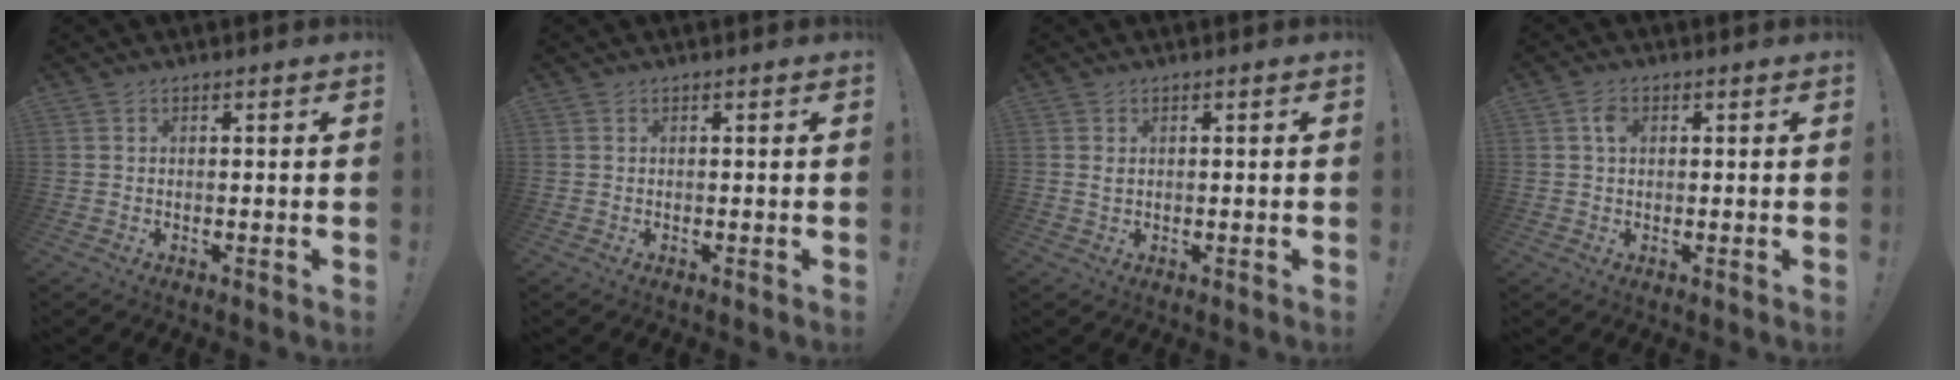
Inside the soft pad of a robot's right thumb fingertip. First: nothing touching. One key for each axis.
{"total": 0.0}
{"total": 1.1, "fx": 0.4, "fy": 0.4, "fz": 1.0, "tx": -0.016, "ty": 0.001, "tz": 0.005}
{"total": 2.9, "fx": 0.7, "fy": 2.0, "fz": 2.1, "tx": -0.029, "ty": 0.001, "tz": 0.008}